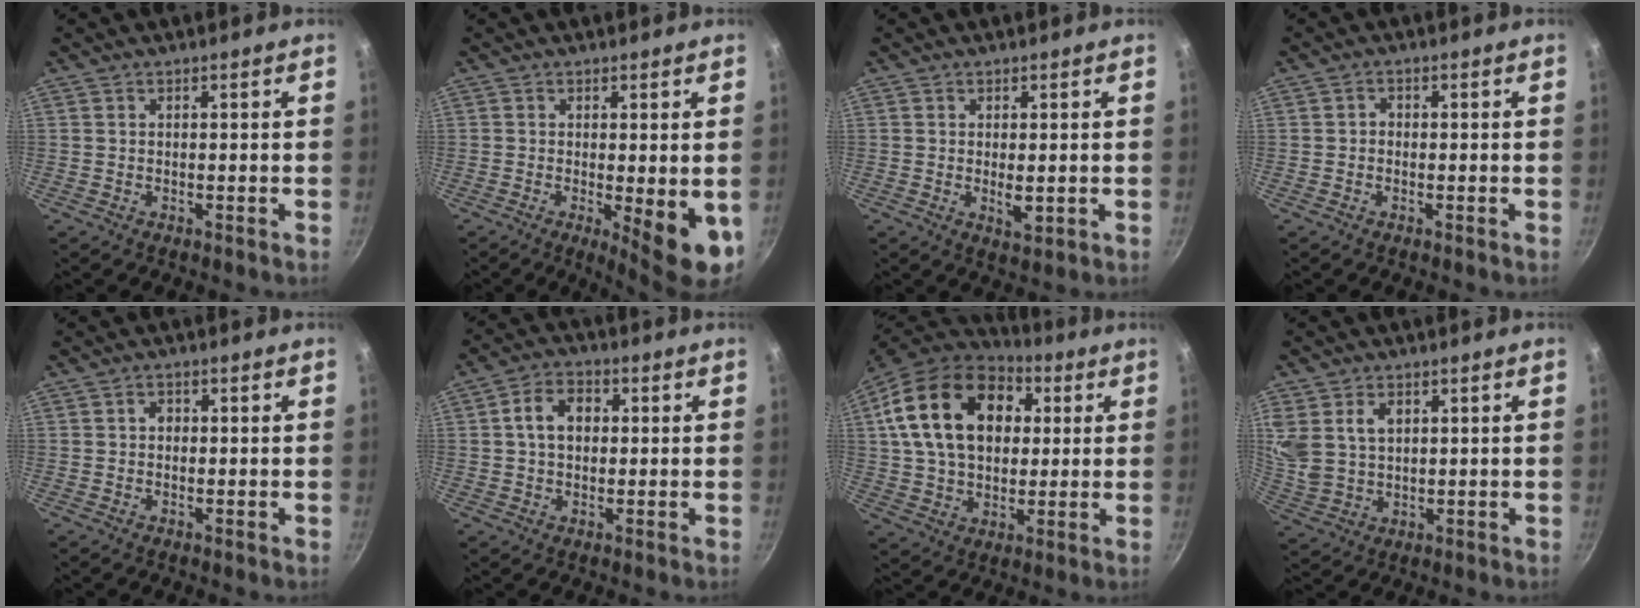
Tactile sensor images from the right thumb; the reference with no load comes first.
{"total": 8.7, "force": [-1.7, 2.1, 8.3], "torque": [-0.097, -0.010, -0.013]}
{"total": 3.0, "force": [-0.1, 1.2, 2.7], "torque": [-0.048, -0.011, 0.001]}
{"total": 1.2, "force": [-0.4, 1.0, 0.4], "torque": [-0.004, 0.006, -0.008]}
{"total": 1.7, "force": [0.1, 1.4, 0.9], "torque": [-0.010, 0.003, -0.002]}
{"total": 7.2, "force": [1.0, 5.4, 4.7], "torque": [-0.059, 0.015, 0.007]}
{"total": 22.7, "force": [6.1, 15.6, 15.2], "torque": [-0.240, 0.008, 0.102]}
{"total": 9.2, "force": [3.0, 6.6, 5.6], "torque": [-0.105, -0.014, 0.065]}